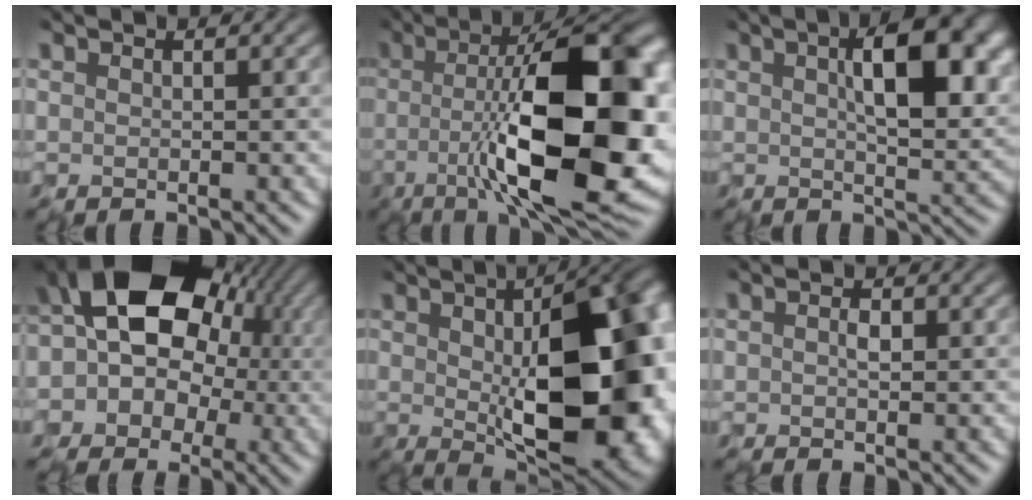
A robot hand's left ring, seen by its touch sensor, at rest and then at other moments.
{"total": 16.7, "force": [-1.4, 4.9, 15.9], "torque": [-0.208, 0.012, -0.033]}
{"total": 8.7, "force": [2.0, 3.5, 7.7], "torque": [-0.115, 0.007, 0.030]}
{"total": 11.5, "force": [0.8, 9.3, 6.8], "torque": [-0.080, 0.007, -0.024]}
{"total": 17.0, "force": [-0.2, 7.8, 15.1], "torque": [-0.179, -0.016, 0.007]}
{"total": 0.9, "force": [-0.3, 0.3, 0.8], "torque": [-0.017, 0.001, -0.007]}